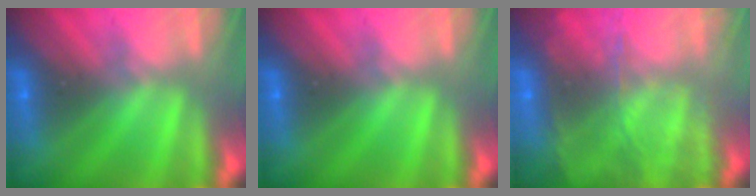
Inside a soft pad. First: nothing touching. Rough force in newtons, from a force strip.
{"total": 0.0}
{"total": 8.2}